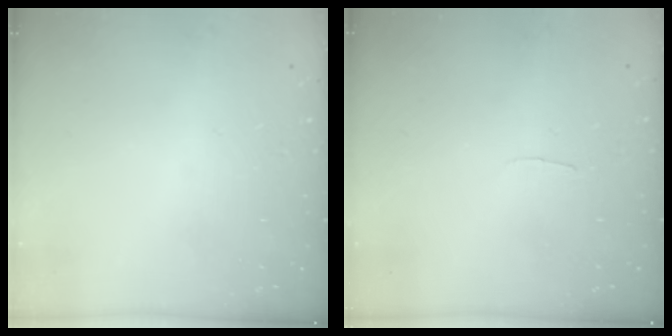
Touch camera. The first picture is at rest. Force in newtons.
{"total": 2.0, "press": 2.0, "slide": 0.2}